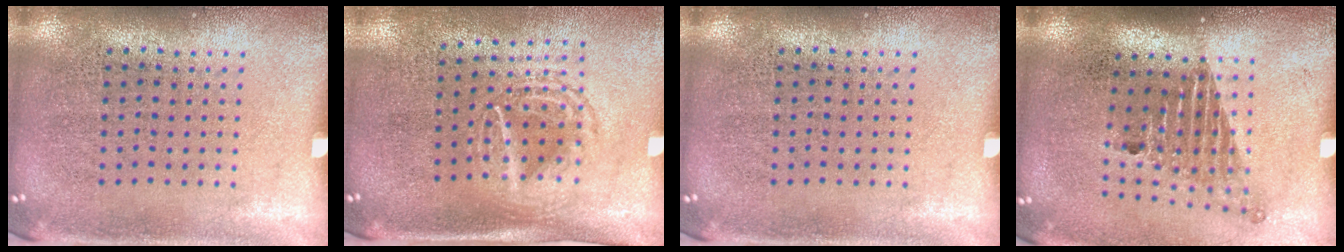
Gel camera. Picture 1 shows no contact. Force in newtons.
{"total": 1.6, "press": 1.3, "slide": 0.9}
{"total": 0.0}
{"total": 1.6, "press": 1.1, "slide": 1.2}